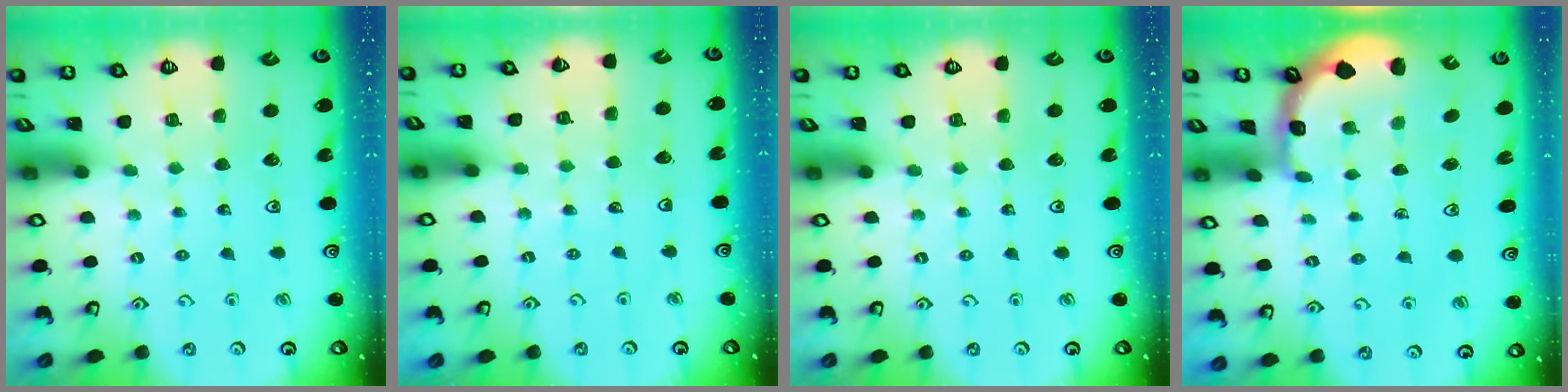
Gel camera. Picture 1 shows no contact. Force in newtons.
{"total": 2.4, "press": 2.4, "slide": 0.2}
{"total": 0.0}
{"total": 1.8, "press": 1.7, "slide": 0.5}